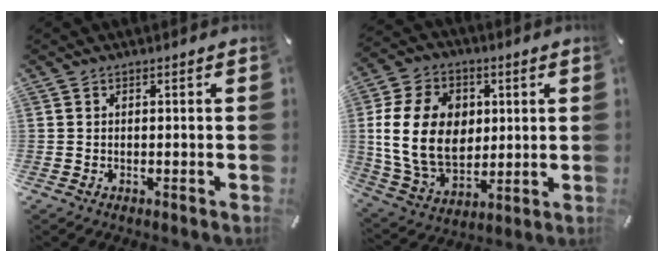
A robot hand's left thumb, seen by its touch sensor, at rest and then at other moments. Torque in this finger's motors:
{"motor_torque": [0.71, 1.08, 1.96, -0.81, 0.60]}